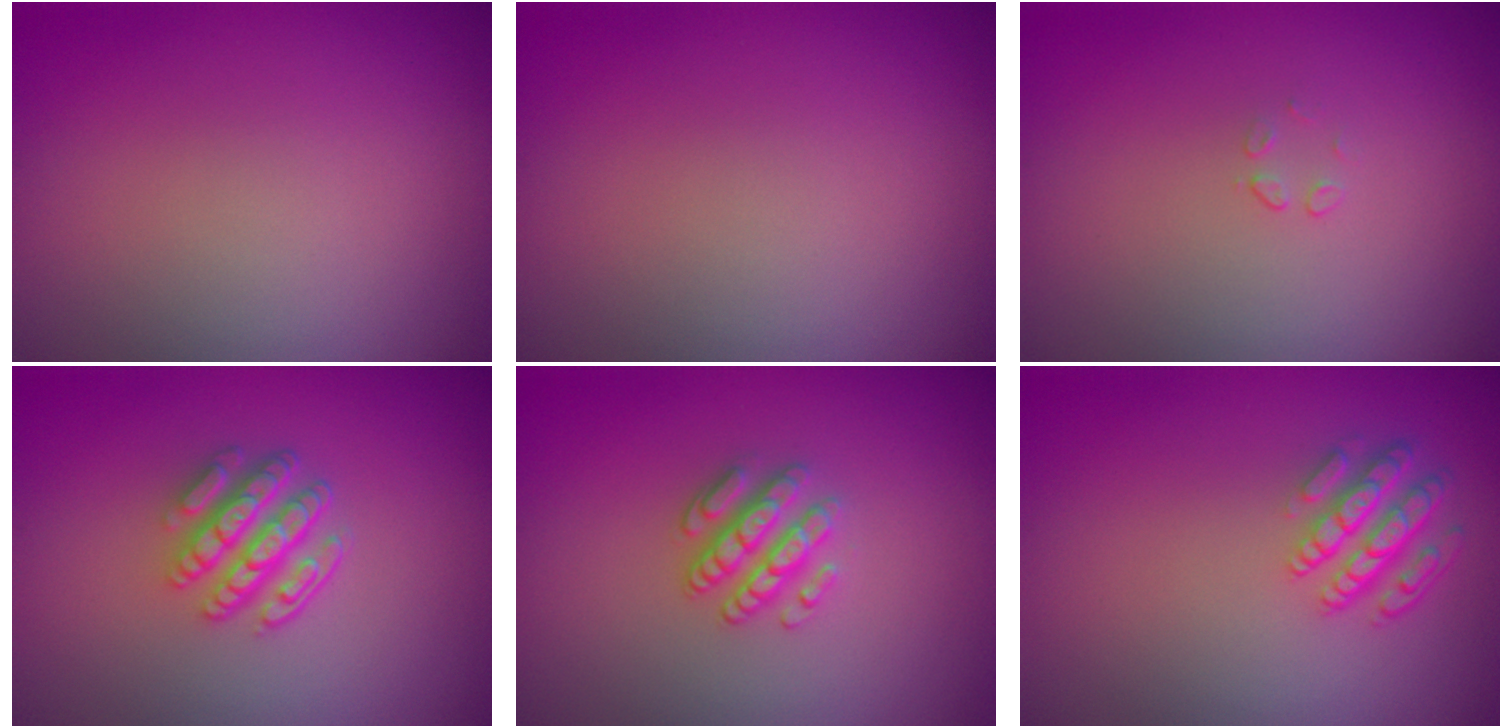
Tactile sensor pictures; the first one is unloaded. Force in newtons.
{"total": 0.0}
{"total": 0.5, "press": 0.2, "slide": 0.5}
{"total": 4.6, "press": 3.4, "slide": 3.0}
{"total": 3.0, "press": 2.6, "slide": 1.5}
{"total": 4.2, "press": 3.4, "slide": 2.5}